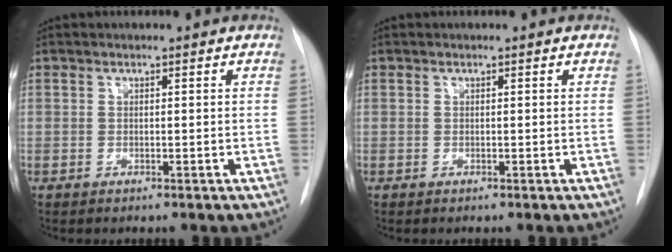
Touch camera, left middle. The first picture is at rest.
{"total": 0.0}